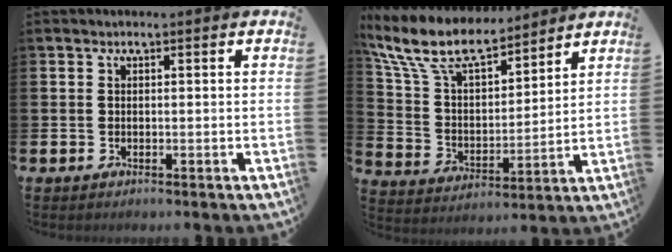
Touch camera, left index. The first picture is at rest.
{"total": 10.6, "force": [9.0, 3.6, 4.3], "torque": [-0.125, -0.047, 0.160]}